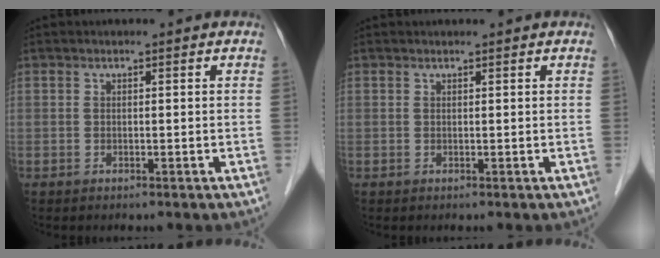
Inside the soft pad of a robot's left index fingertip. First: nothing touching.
{"total": 1.5, "force": [-1.3, -0.4, -0.4], "torque": [0.006, 0.003, -0.021]}